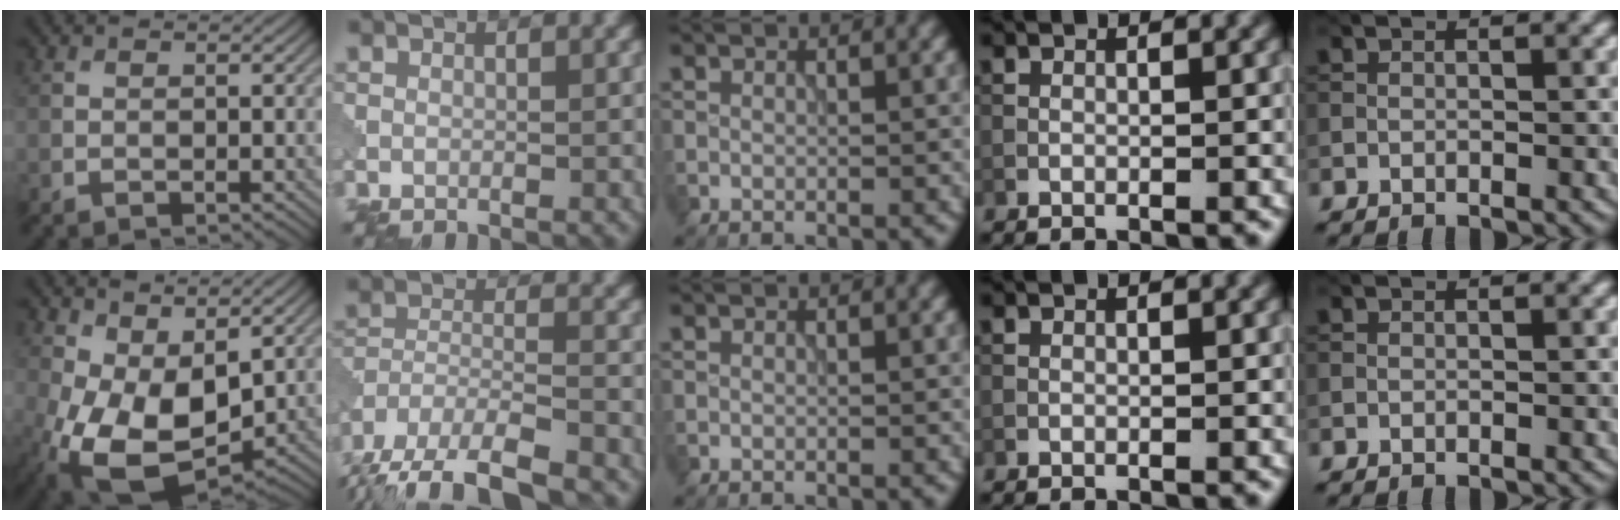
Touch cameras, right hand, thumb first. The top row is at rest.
{"thumb": {"total": 12.3, "force": [-1.1, 7.1, 9.9], "torque": [-0.222, -0.023, -0.011]}, "index": {"total": 11.7, "force": [-9.5, 4.3, 5.4], "torque": [-0.100, -0.018, -0.151]}}